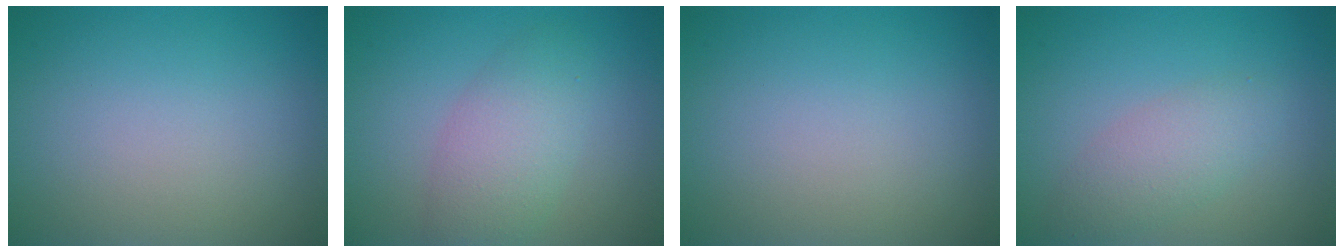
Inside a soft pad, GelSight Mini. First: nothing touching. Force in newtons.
{"total": 3.9, "press": 3.9, "slide": 0.1}
{"total": 0.0}
{"total": 2.8, "press": 2.8, "slide": 0.0}